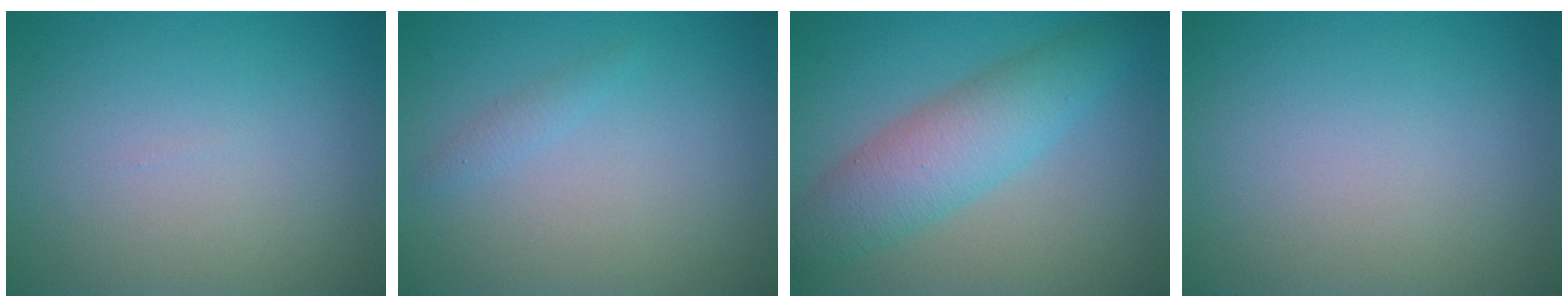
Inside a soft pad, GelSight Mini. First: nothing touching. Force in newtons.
{"total": 0.8, "press": 0.8, "slide": 0.1}
{"total": 5.6, "press": 5.6, "slide": 0.2}
{"total": 0.0}